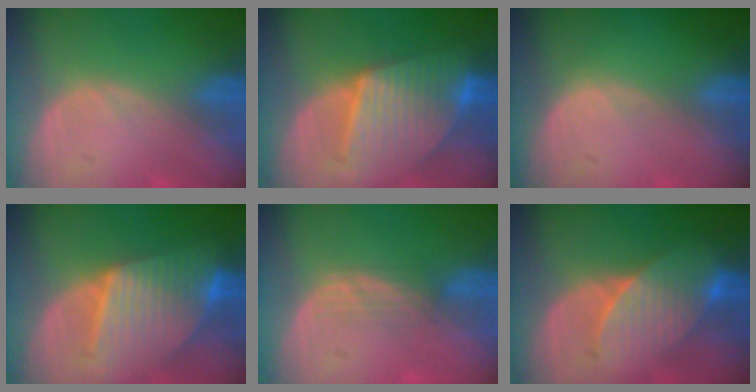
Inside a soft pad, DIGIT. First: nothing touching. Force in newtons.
{"total": 9.5, "press": 9.5, "slide": 0.8}
{"total": 0.0}
{"total": 10.1, "press": 10.0, "slide": 0.7}
{"total": 2.4, "press": 2.3, "slide": 0.8}
{"total": 7.3, "press": 7.2, "slide": 1.2}